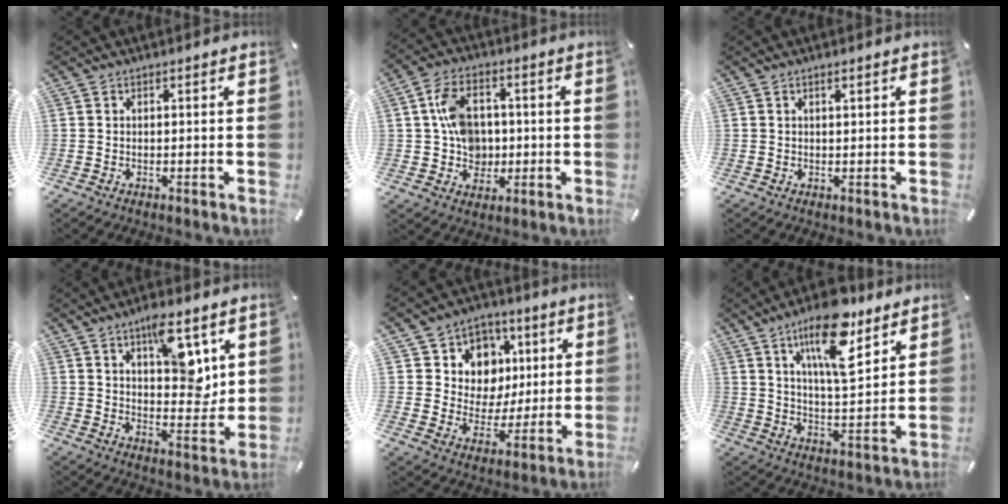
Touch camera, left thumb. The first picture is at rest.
{"total": 10.1, "force": [0.7, 8.3, 5.7], "torque": [-0.107, 0.012, 0.016]}
{"total": 0.9, "force": [0.4, 0.2, 0.8], "torque": [-0.014, 0.001, 0.006]}
{"total": 12.8, "force": [6.8, 6.0, 9.1], "torque": [-0.117, -0.040, 0.115]}
{"total": 10.8, "force": [2.7, 10.4, 1.6], "torque": [-0.015, -0.027, 0.055]}
{"total": 17.0, "force": [10.0, 6.5, 12.1], "torque": [-0.205, -0.036, 0.167]}